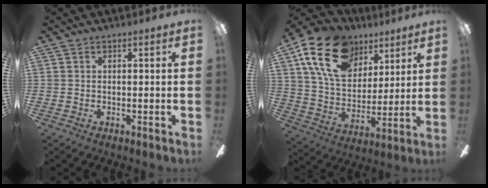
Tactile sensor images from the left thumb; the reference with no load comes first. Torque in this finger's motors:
{"motor_torque": [0.31, 0.50, 1.74, -1.03, 0.55]}